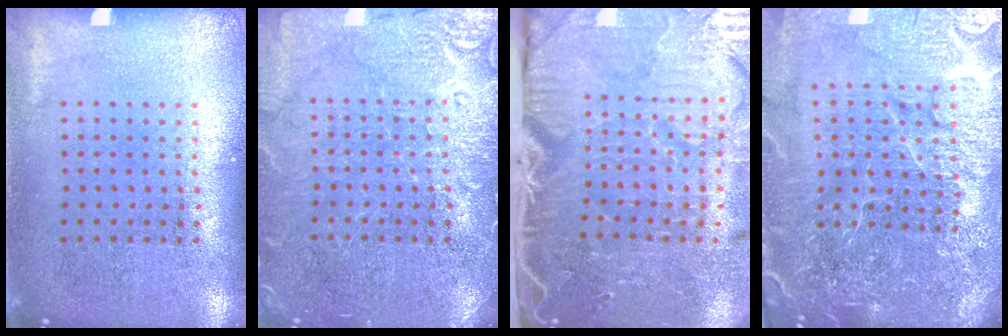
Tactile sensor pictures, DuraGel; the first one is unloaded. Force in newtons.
{"total": 4.5, "press": 4.5, "slide": 0.7}
{"total": 5.4, "press": 4.4, "slide": 3.1}
{"total": 5.9, "press": 5.3, "slide": 2.6}